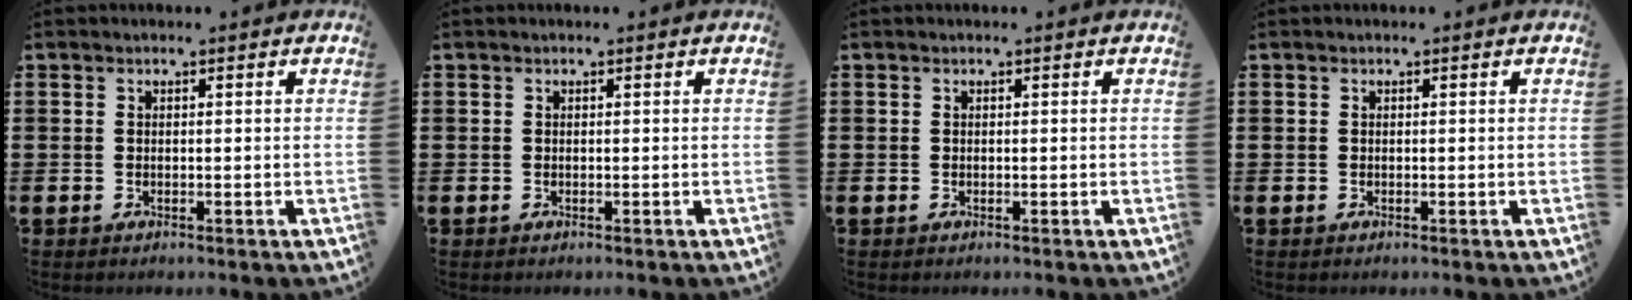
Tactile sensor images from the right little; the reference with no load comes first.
{"total": 0.0}
{"total": 0.0}
{"total": 0.0}